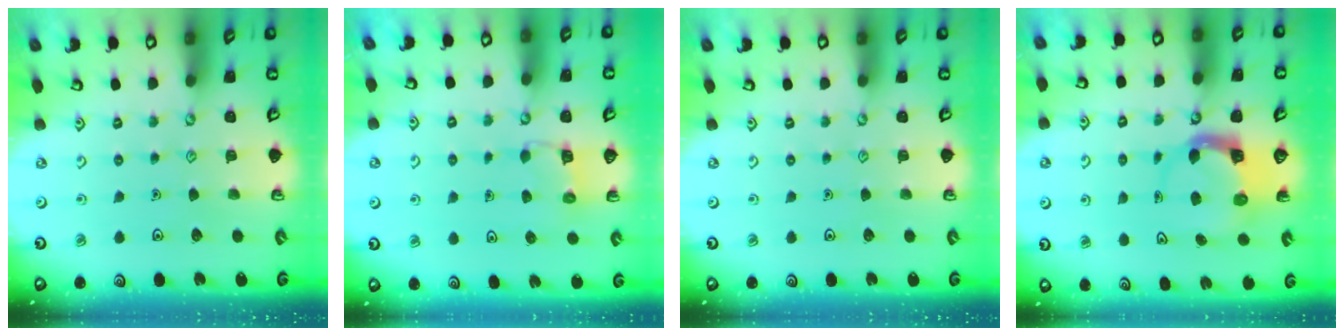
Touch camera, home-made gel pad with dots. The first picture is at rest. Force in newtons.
{"total": 3.1, "press": 3.1, "slide": 0.3}
{"total": 0.0}
{"total": 3.9, "press": 3.8, "slide": 0.6}